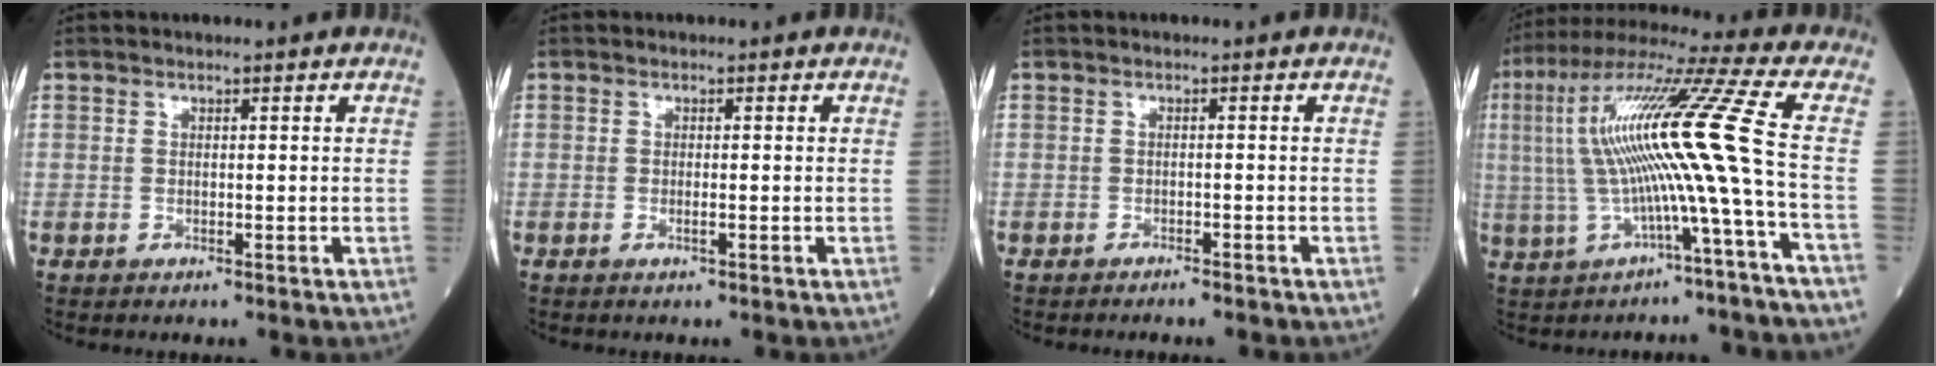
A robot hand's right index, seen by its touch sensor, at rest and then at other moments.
{"total": 0.8, "force": [-0.3, 0.0, 0.8], "torque": [-0.018, -0.001, -0.005]}
{"total": 1.6, "force": [-1.4, 0.1, 0.7], "torque": [-0.014, -0.002, -0.016]}
{"total": 15.8, "force": [-0.7, -1.7, 15.7], "torque": [-0.303, 0.030, -0.020]}